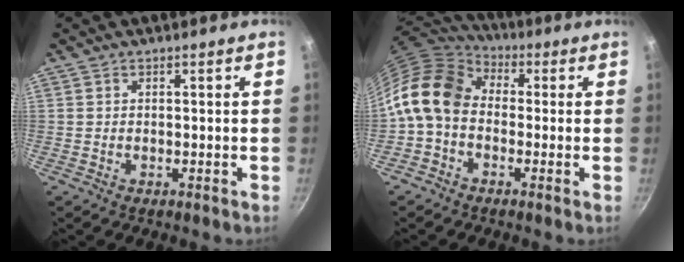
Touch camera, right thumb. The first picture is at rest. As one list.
[{"total": 13.3, "force": [-0.9, 9.9, 8.8], "torque": [-0.154, 0.039, -0.041]}]